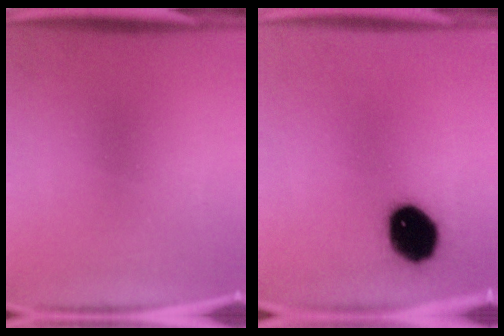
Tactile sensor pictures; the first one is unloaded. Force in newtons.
{"total": 14.0}